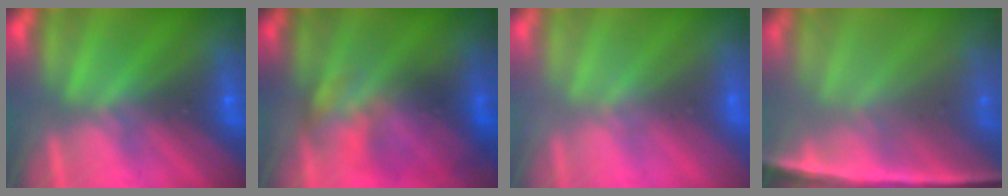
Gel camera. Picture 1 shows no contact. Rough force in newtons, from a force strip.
{"total": 4.0}
{"total": 2.7}
{"total": 6.1}